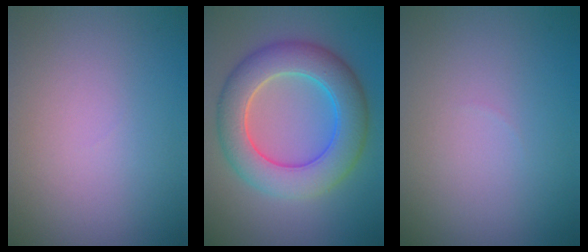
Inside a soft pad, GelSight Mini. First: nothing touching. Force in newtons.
{"total": 8.1, "press": 8.1, "slide": 0.5}
{"total": 0.0}